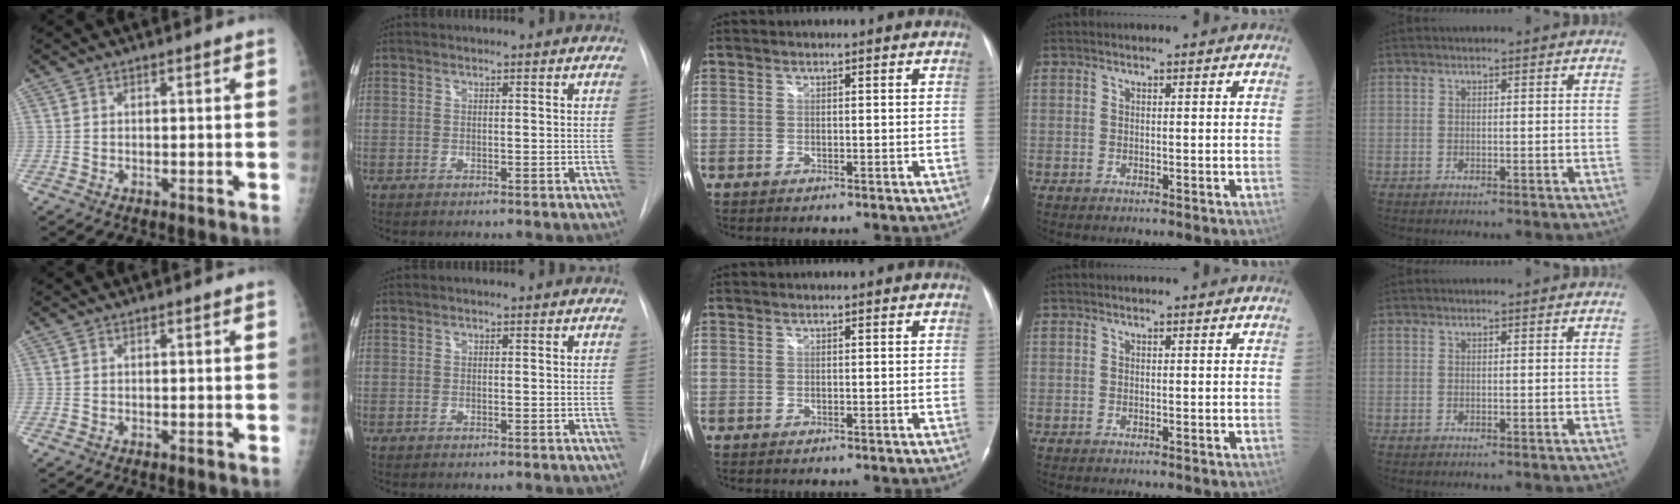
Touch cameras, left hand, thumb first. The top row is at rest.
{}